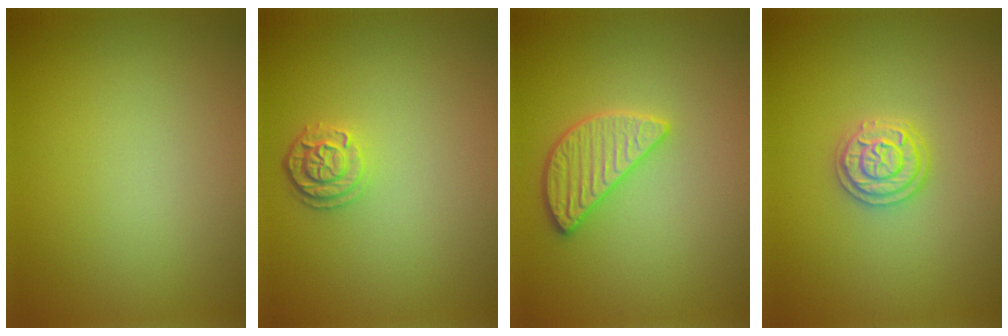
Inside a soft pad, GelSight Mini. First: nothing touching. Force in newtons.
{"total": 2.1, "press": 1.8, "slide": 0.9}
{"total": 2.8, "press": 2.8, "slide": 0.3}
{"total": 2.3, "press": 2.3, "slide": 0.5}